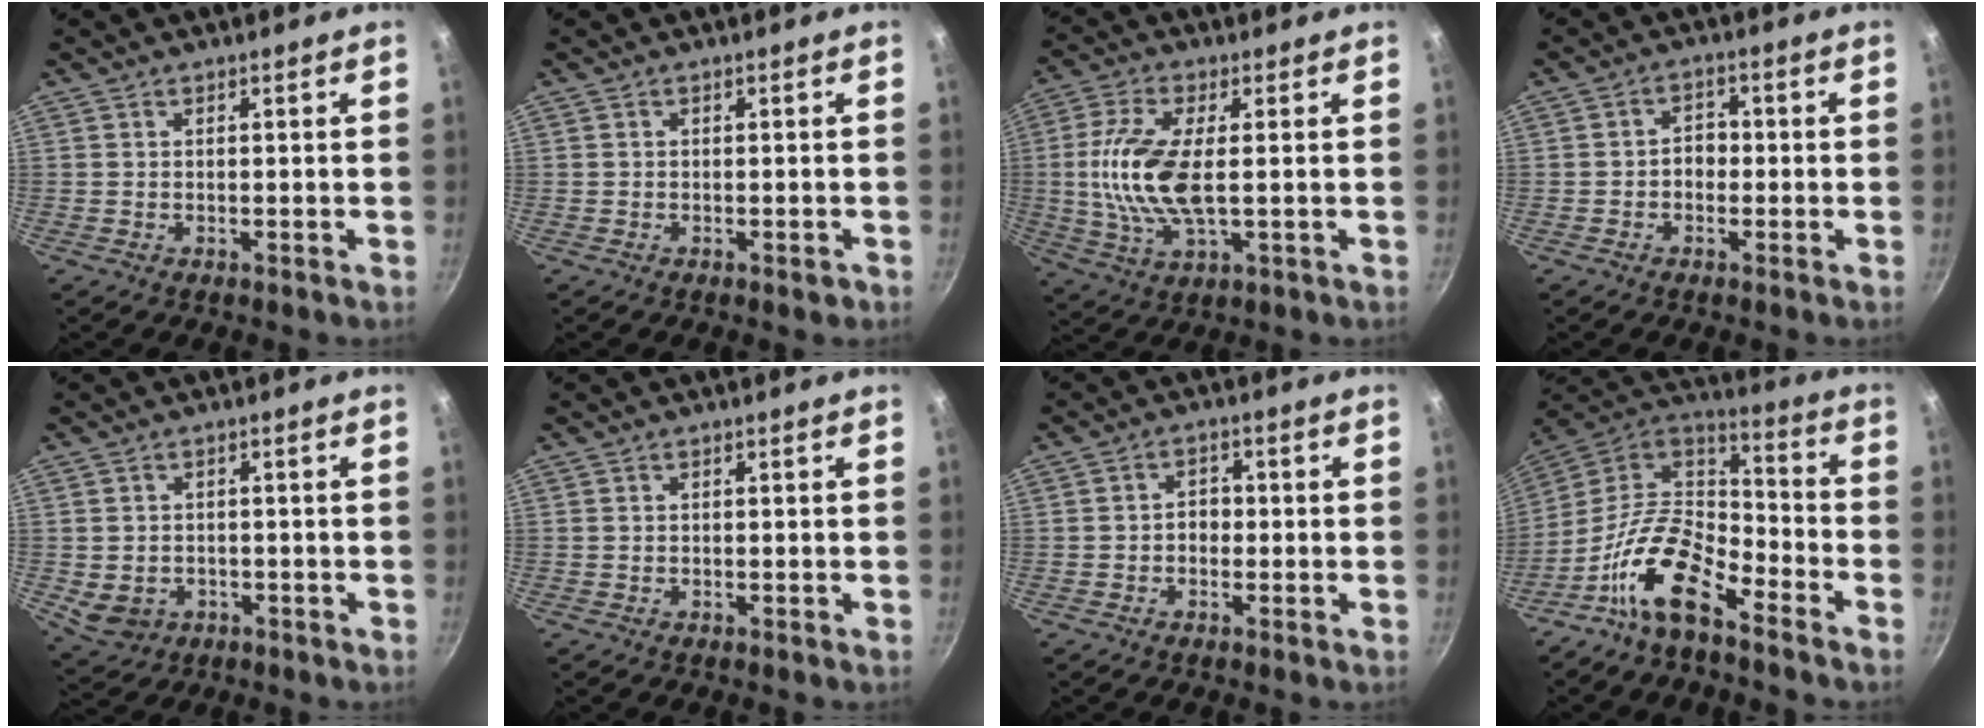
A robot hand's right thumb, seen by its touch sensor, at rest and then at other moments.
{"total": 1.2, "force": [-0.6, 0.6, 0.9], "torque": [-0.009, 0.006, -0.006]}
{"total": 12.6, "force": [0.3, 5.2, 11.4], "torque": [-0.242, -0.001, 0.004]}
{"total": 3.5, "force": [-0.7, 2.8, 2.0], "torque": [-0.005, 0.013, -0.014]}
{"total": 5.7, "force": [-1.4, 4.7, 2.9], "torque": [-0.042, 0.006, -0.008]}
{"total": 0.0}
{"total": 2.9, "force": [-0.6, 2.4, 1.7], "torque": [-0.004, 0.011, -0.011]}
{"total": 16.4, "force": [-9.8, 7.5, 10.9], "torque": [-0.189, 0.083, -0.206]}